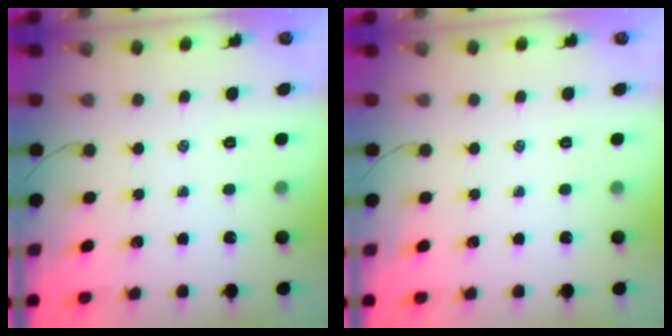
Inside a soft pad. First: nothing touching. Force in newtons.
{"total": 0.0}